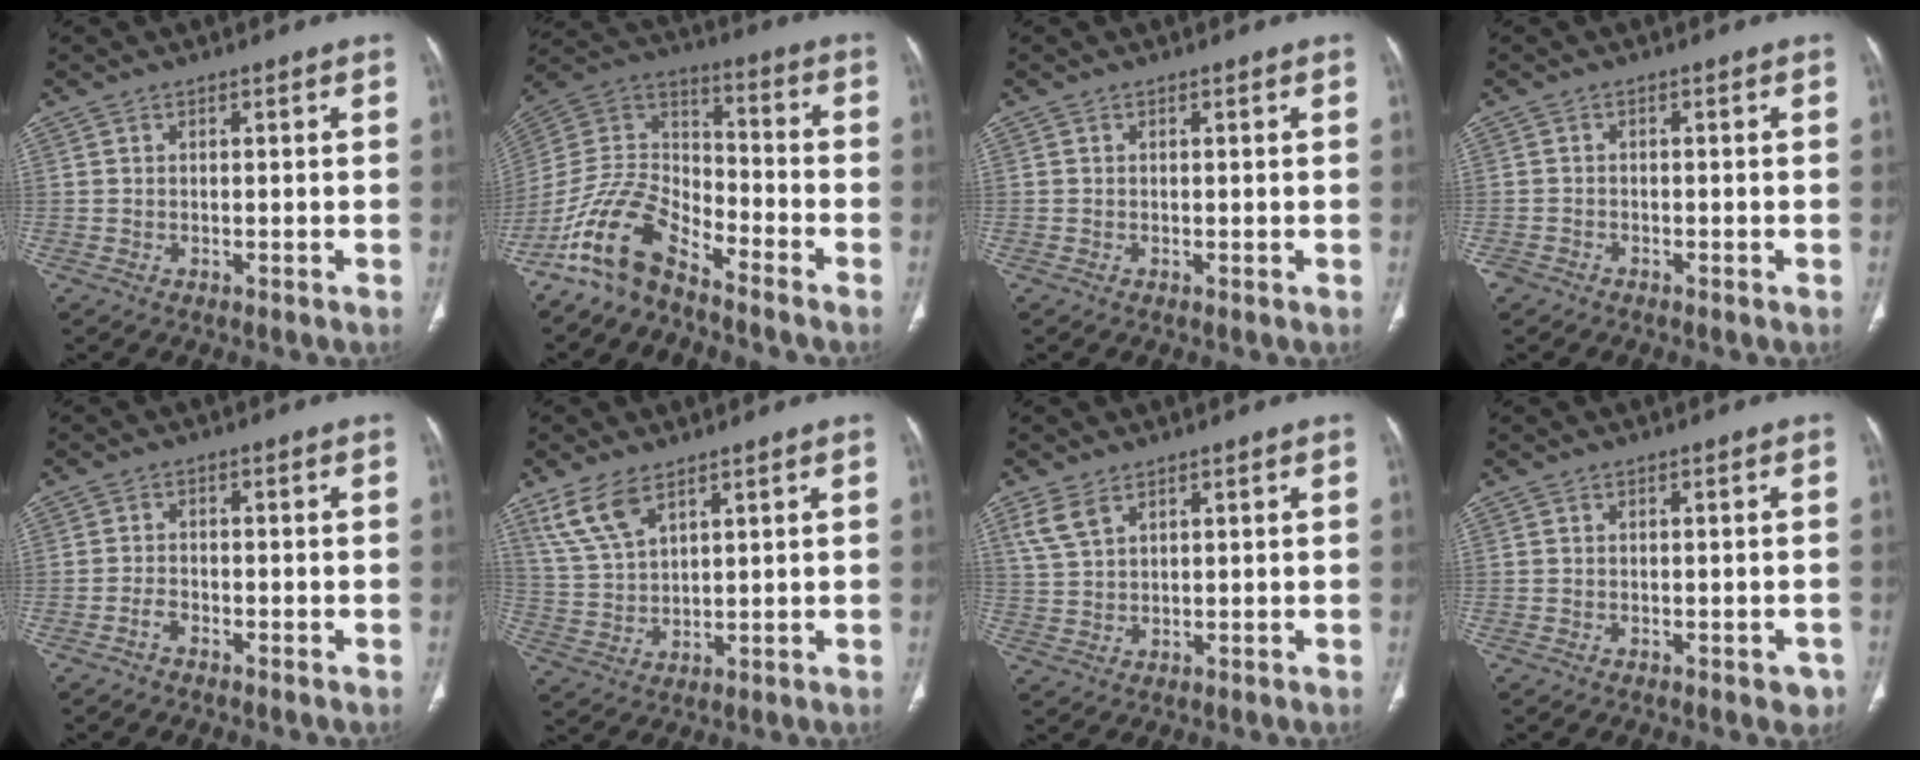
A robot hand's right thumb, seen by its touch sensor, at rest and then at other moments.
{"total": 12.6, "force": [-9.9, 4.9, 6.0], "torque": [-0.114, 0.085, -0.201]}
{"total": 0.0}
{"total": 1.6, "force": [-1.4, 0.8, 0.3], "torque": [-0.012, 0.000, -0.026]}
{"total": 1.8, "force": [-1.4, 0.6, 0.8], "torque": [-0.018, 0.009, -0.028]}
{"total": 7.9, "force": [5.1, 3.4, 5.0], "torque": [-0.099, -0.015, 0.112]}
{"total": 4.5, "force": [2.7, 2.4, 2.6], "torque": [-0.055, -0.002, 0.065]}
{"total": 2.2, "force": [-1.3, 1.1, 1.4], "torque": [0.000, 0.005, -0.013]}